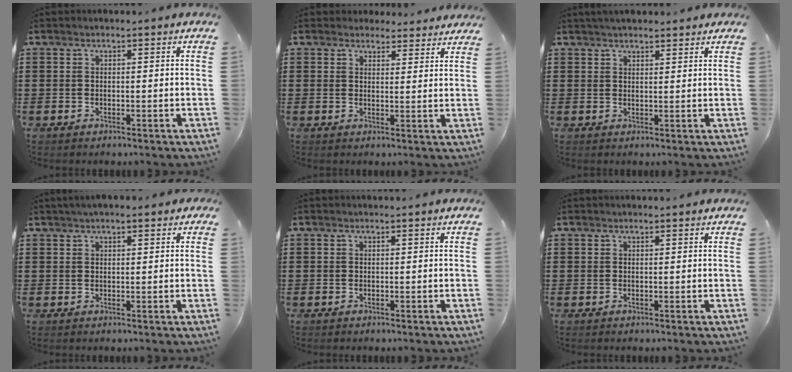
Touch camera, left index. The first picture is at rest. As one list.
[{"total": 3.1, "force": [2.9, 1.1, 0.2], "torque": [-0.005, -0.006, 0.054]}, {"total": 2.2, "force": [2.1, 0.3, 0.6], "torque": [-0.016, 0.004, 0.039]}, {"total": 1.9, "force": [1.3, 0.6, 1.2], "torque": [-0.025, 0.008, 0.023]}, {"total": 0.0}, {"total": 0.0}]